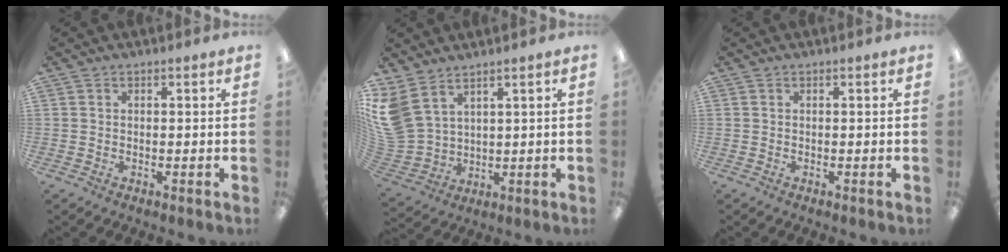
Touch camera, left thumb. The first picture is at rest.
{"total": 9.8, "force": [5.5, 6.3, 5.2], "torque": [-0.139, -0.023, 0.110]}
{"total": 0.0}